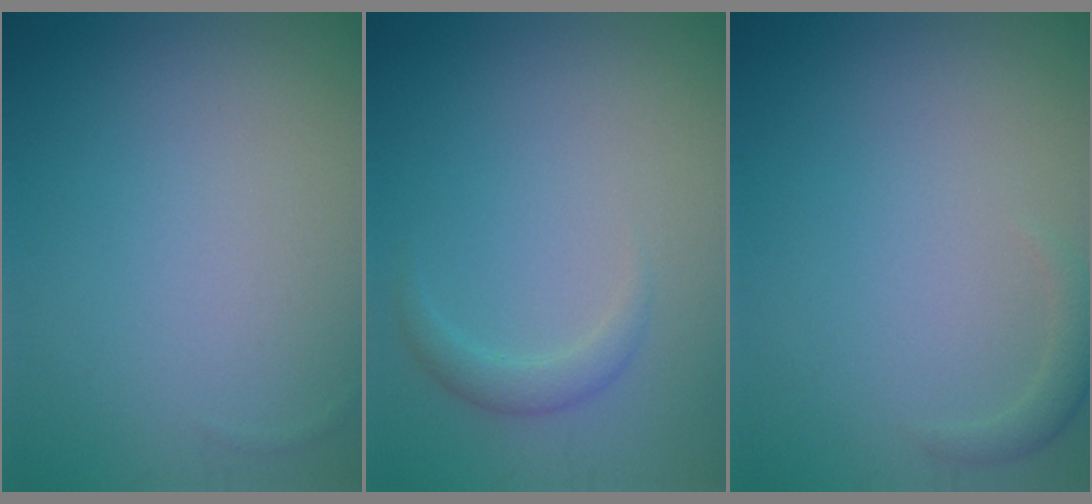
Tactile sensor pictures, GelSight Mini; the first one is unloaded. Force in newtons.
{"total": 1.6, "press": 1.6, "slide": 0.1}
{"total": 1.2, "press": 1.2, "slide": 0.2}